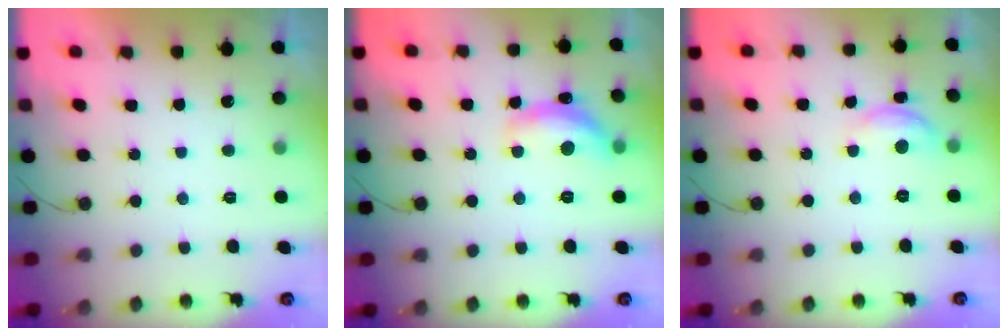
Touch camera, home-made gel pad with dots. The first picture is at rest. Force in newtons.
{"total": 13.9, "press": 13.9, "slide": 0.6}
{"total": 8.5, "press": 8.5, "slide": 0.6}